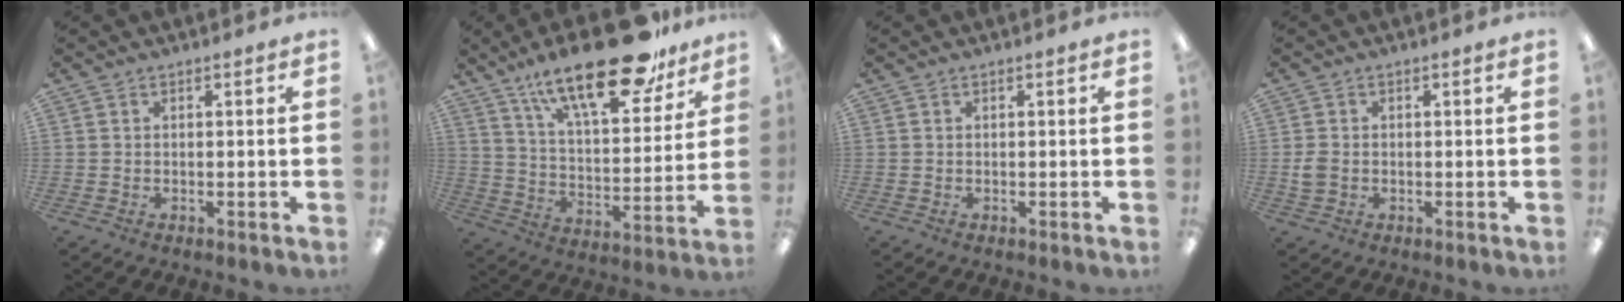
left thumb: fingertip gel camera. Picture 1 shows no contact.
{"total": 24.2, "force": [17.0, 8.7, 14.9], "torque": [-0.222, -0.103, 0.283]}
{"total": 0.0}
{"total": 2.6, "force": [-0.4, 2.1, 1.6], "torque": [-0.027, 0.005, -0.006]}